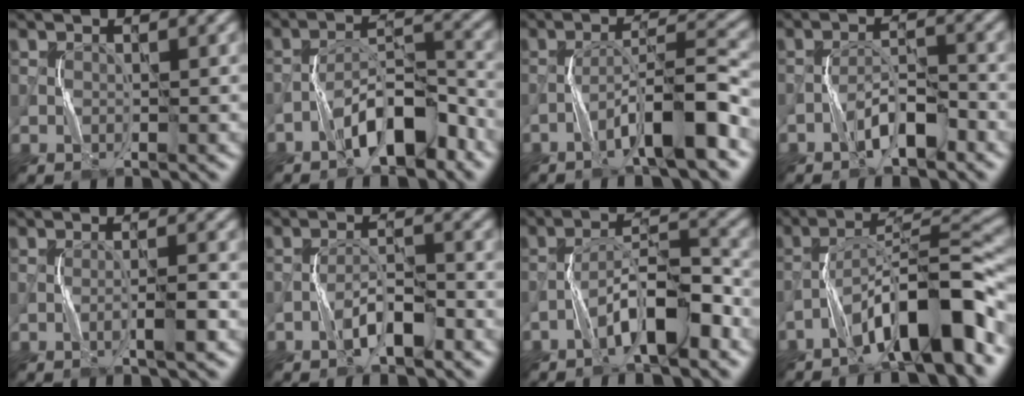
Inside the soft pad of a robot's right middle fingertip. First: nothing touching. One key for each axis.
{"total": 5.9, "fx": -3.6, "fy": 2.2, "fz": 4.1, "tx": -0.065, "ty": 0.018, "tz": -0.064}
{"total": 6.3, "fx": -3.6, "fy": 0.9, "fz": 5.1, "tx": -0.083, "ty": 0.022, "tz": -0.062}
{"total": 3.3, "fx": -2.2, "fy": 1.0, "fz": 2.2, "tx": -0.037, "ty": 0.015, "tz": -0.043}
{"total": 2.0, "fx": -0.8, "fy": 0.1, "fz": 1.8, "tx": -0.028, "ty": 0.009, "tz": -0.017}
{"total": 3.0, "fx": -1.9, "fy": 0.9, "fz": 2.1, "tx": -0.037, "ty": 0.012, "tz": -0.038}
{"total": 5.9, "fx": -3.4, "fy": 1.5, "fz": 4.6, "tx": -0.076, "ty": 0.022, "tz": -0.059}
{"total": 9.6, "fx": -5.5, "fy": 2.0, "fz": 7.6, "tx": -0.118, "ty": 0.026, "tz": -0.092}